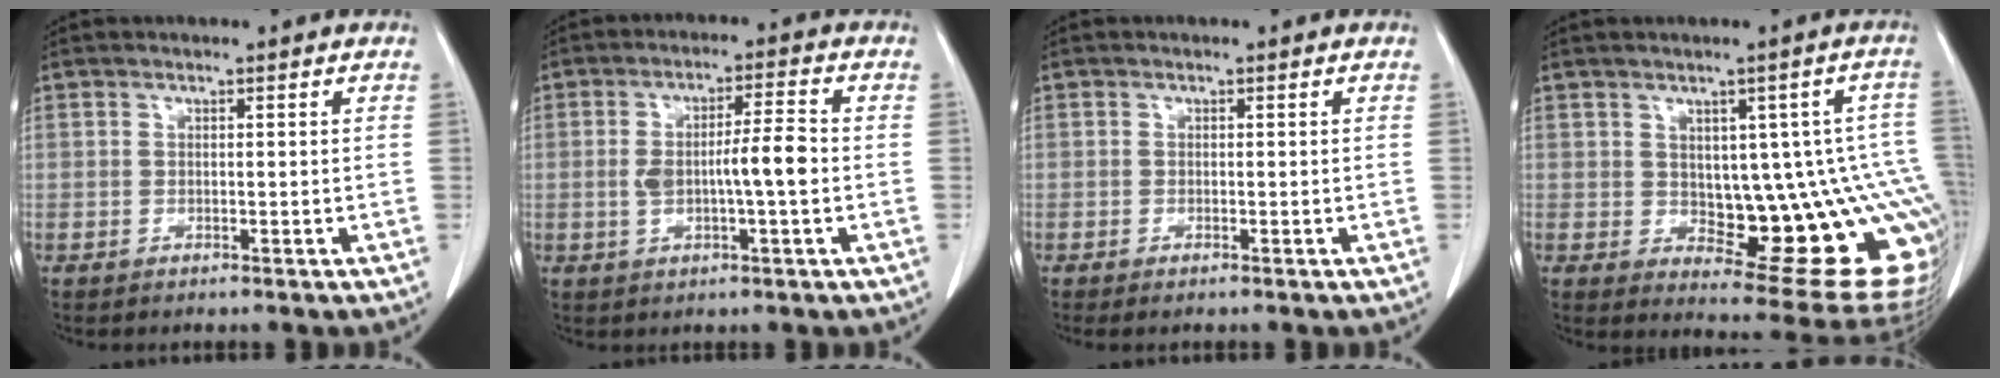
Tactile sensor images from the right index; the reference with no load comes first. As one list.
[{"total": 7.0, "force": [-0.6, 0.9, 6.9], "torque": [-0.125, 0.008, -0.010]}, {"total": 0.7, "force": [-0.5, 0.0, 0.5], "torque": [-0.011, -0.002, -0.007]}, {"total": 16.9, "force": [-1.8, 6.5, 15.5], "torque": [-0.120, 0.016, 0.000]}]